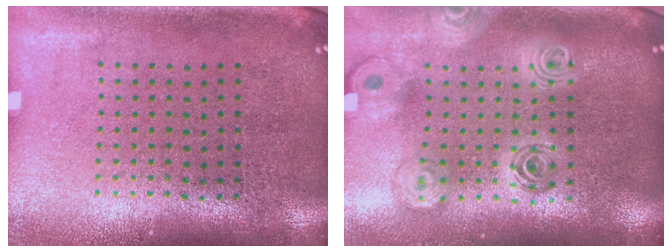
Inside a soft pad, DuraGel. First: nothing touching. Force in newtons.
{"total": 2.1, "press": 1.7, "slide": 1.2}